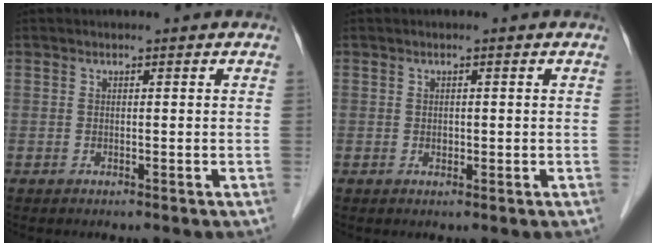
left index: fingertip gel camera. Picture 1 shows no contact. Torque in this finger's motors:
{"motor_torque": [0.03, 0.02, -0.04, 0.00]}